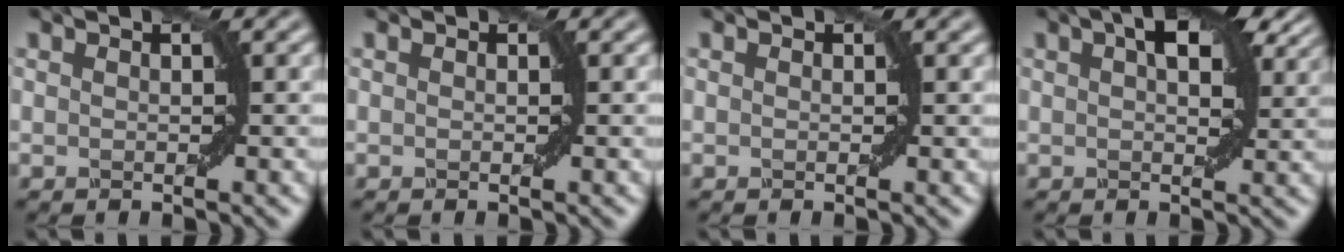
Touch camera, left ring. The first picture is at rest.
{"total": 0.0}
{"total": 0.0}
{"total": 7.2, "force": [3.6, 3.0, 5.5], "torque": [-0.068, 0.023, 0.045]}